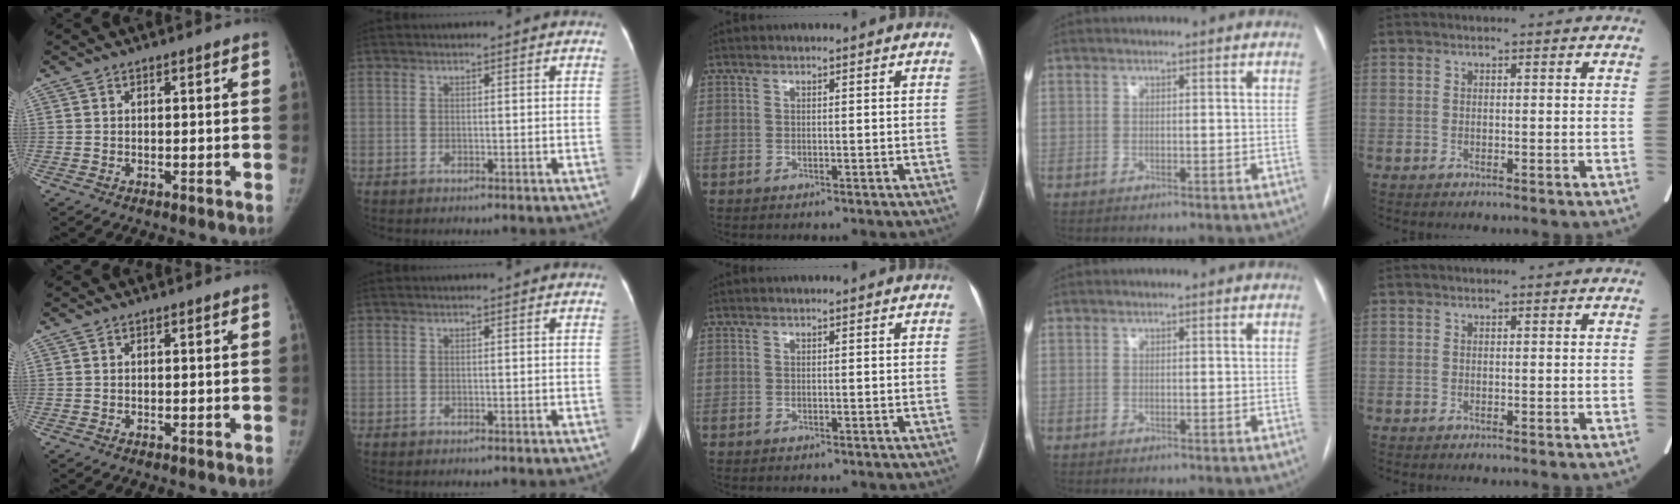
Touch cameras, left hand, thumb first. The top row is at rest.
{}